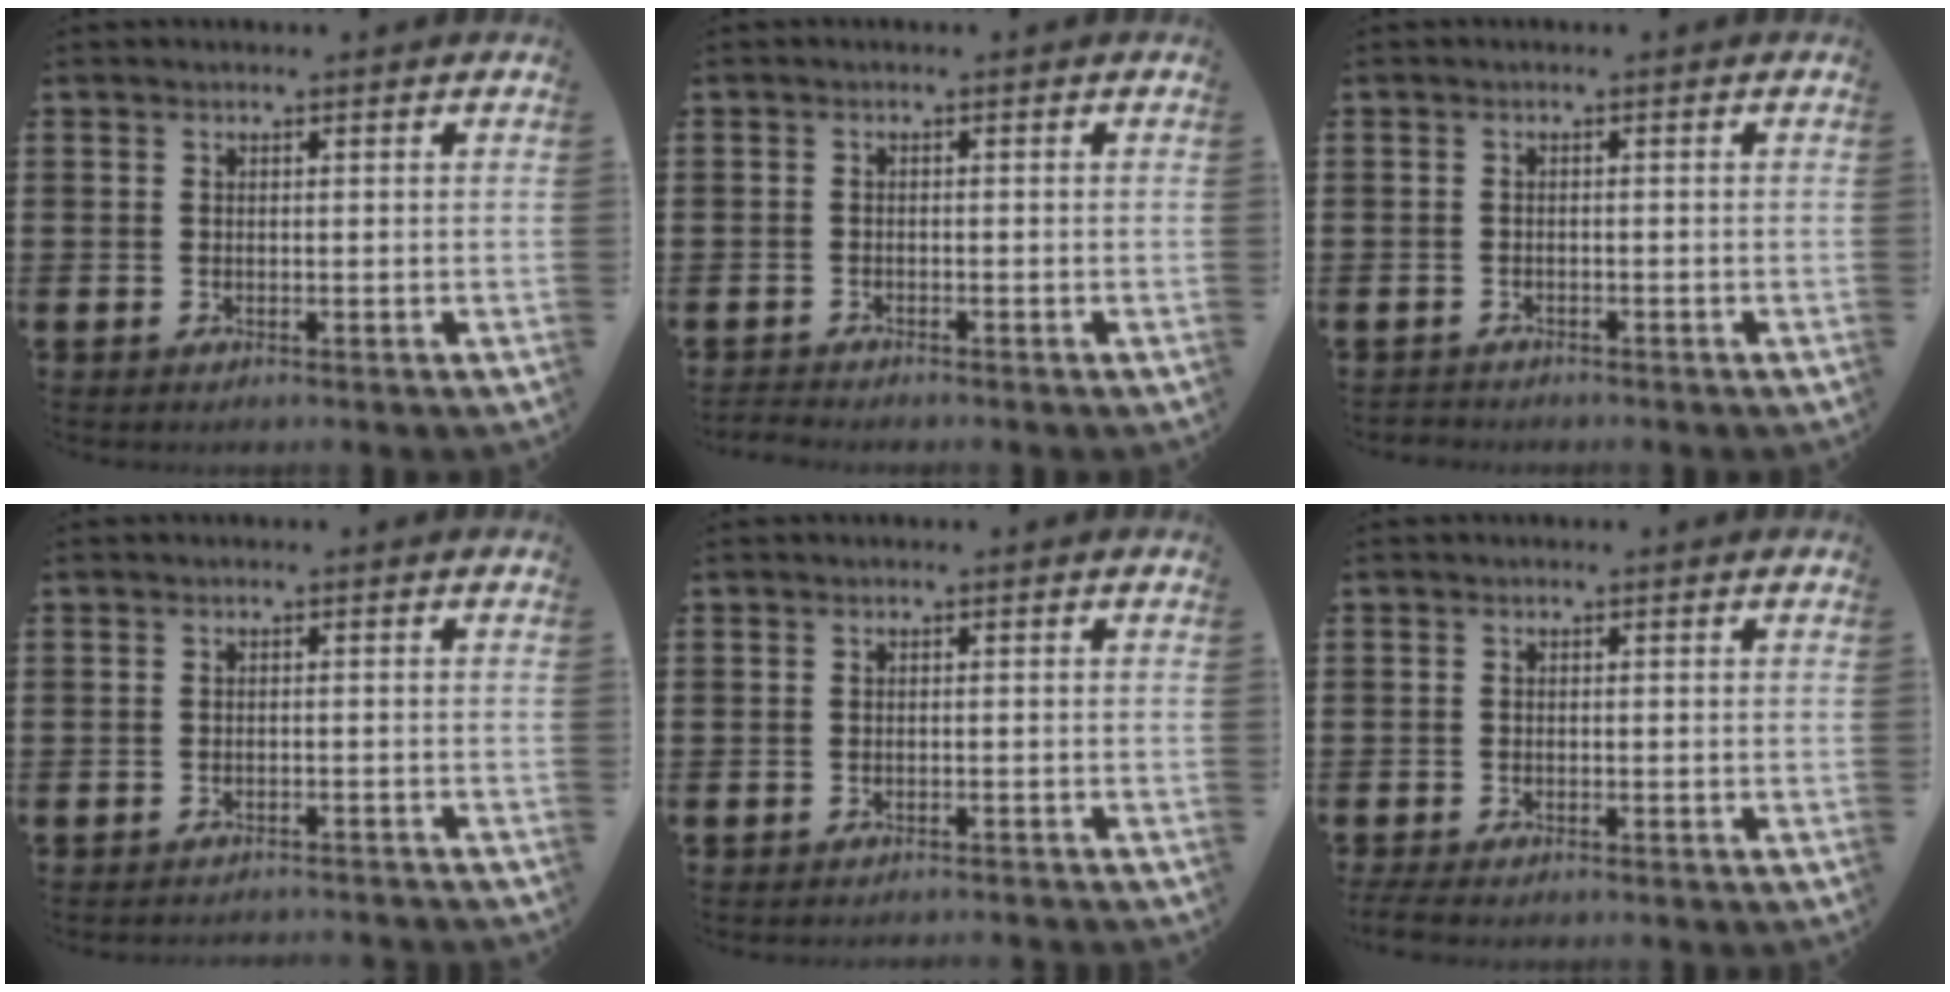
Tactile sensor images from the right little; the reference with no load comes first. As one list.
[{"total": 0.9, "force": [-0.9, 0.0, 0.0], "torque": [-0.003, -0.002, -0.017]}, {"total": 0.7, "force": [-0.7, 0.2, -0.1], "torque": [0.001, 0.000, -0.014]}, {"total": 1.2, "force": [-1.2, -0.2, -0.2], "torque": [0.001, 0.003, -0.025]}, {"total": 0.7, "force": [-0.7, -0.1, 0.0], "torque": [0.000, -0.001, -0.015]}, {"total": 1.2, "force": [-1.0, 0.3, 0.5], "torque": [-0.011, 0.001, -0.021]}]